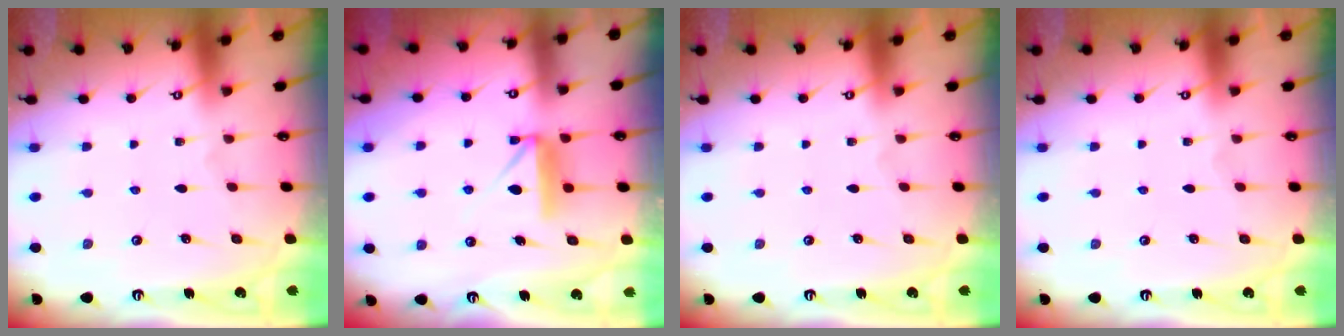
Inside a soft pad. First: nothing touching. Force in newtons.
{"total": 8.9, "press": 8.9, "slide": 0.3}
{"total": 0.0}
{"total": 0.0}